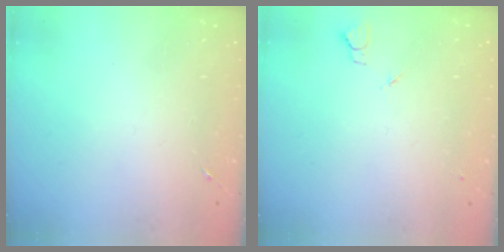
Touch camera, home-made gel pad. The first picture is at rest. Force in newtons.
{"total": 2.7, "press": 2.6, "slide": 0.3}